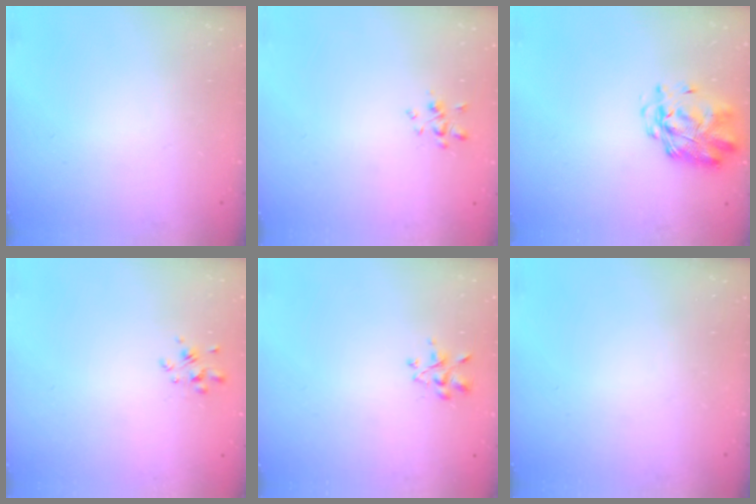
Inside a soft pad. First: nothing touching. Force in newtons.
{"total": 1.9, "press": 1.7, "slide": 0.7}
{"total": 2.8, "press": 2.7, "slide": 0.8}
{"total": 2.1, "press": 2.0, "slide": 0.9}
{"total": 2.4, "press": 2.2, "slide": 0.9}
{"total": 0.0}